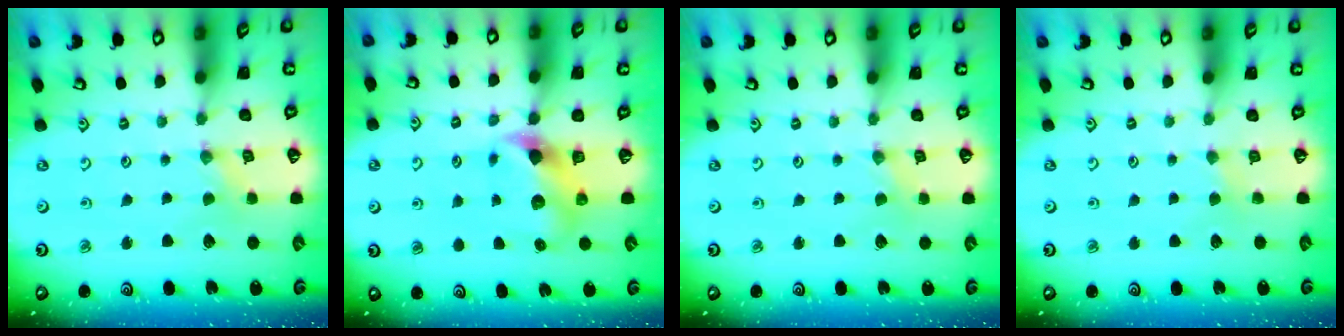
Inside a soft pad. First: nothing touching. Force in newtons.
{"total": 6.9, "press": 6.9, "slide": 0.9}
{"total": 0.0}
{"total": 2.0, "press": 2.0, "slide": 0.3}